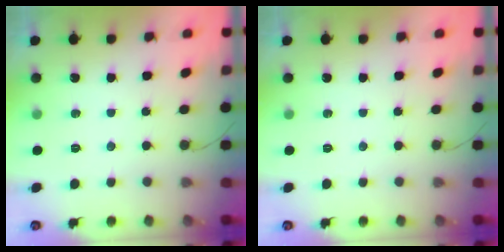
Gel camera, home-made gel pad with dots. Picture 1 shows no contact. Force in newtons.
{"total": 0.0}